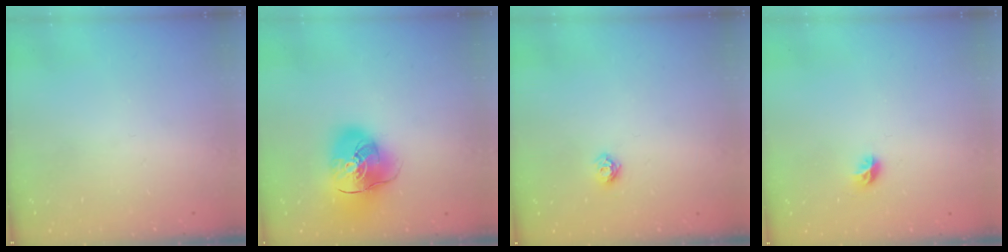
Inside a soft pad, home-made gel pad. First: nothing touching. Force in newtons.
{"total": 18.6, "press": 18.3, "slide": 3.1}
{"total": 5.8, "press": 5.8, "slide": 0.7}
{"total": 5.4, "press": 5.2, "slide": 1.4}